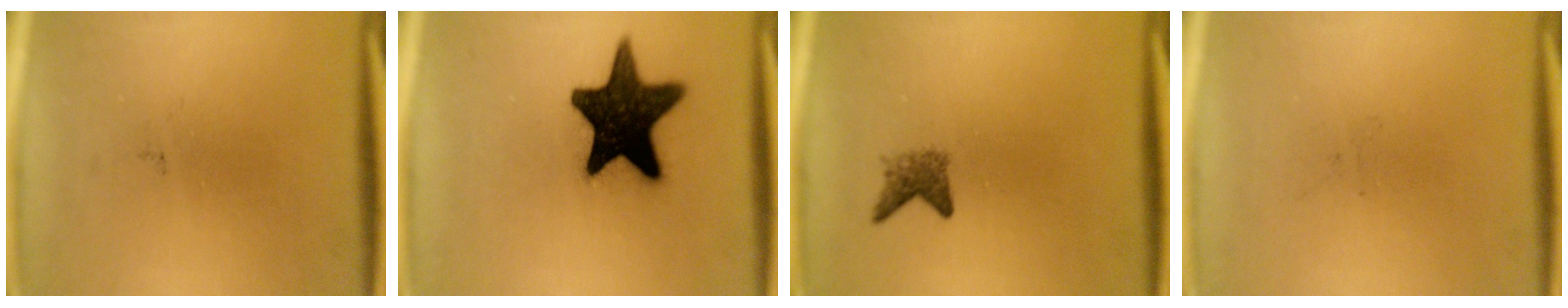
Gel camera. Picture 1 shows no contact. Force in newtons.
{"total": 18.0}
{"total": 2.2}
{"total": 0.0}